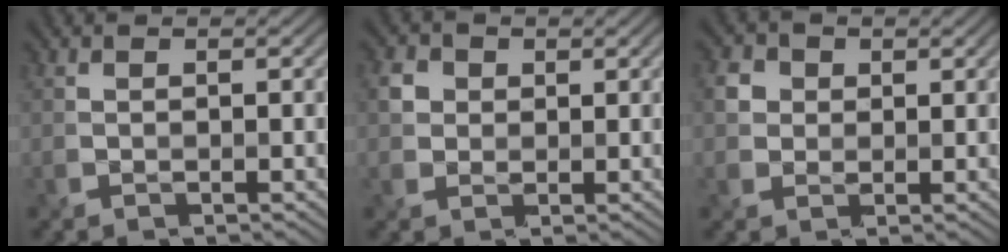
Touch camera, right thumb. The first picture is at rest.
{"total": 2.4, "force": [0.6, 2.3, 0.7], "torque": [-0.023, 0.002, 0.012]}
{"total": 2.7, "force": [0.6, 2.5, 0.8], "torque": [-0.028, 0.003, 0.012]}